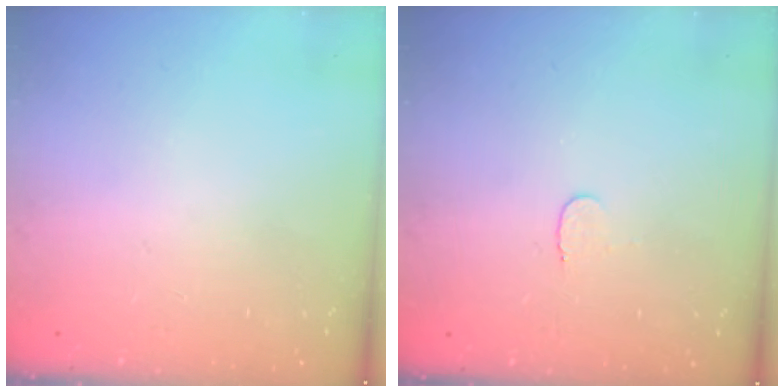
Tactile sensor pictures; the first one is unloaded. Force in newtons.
{"total": 3.5, "press": 3.5, "slide": 0.4}